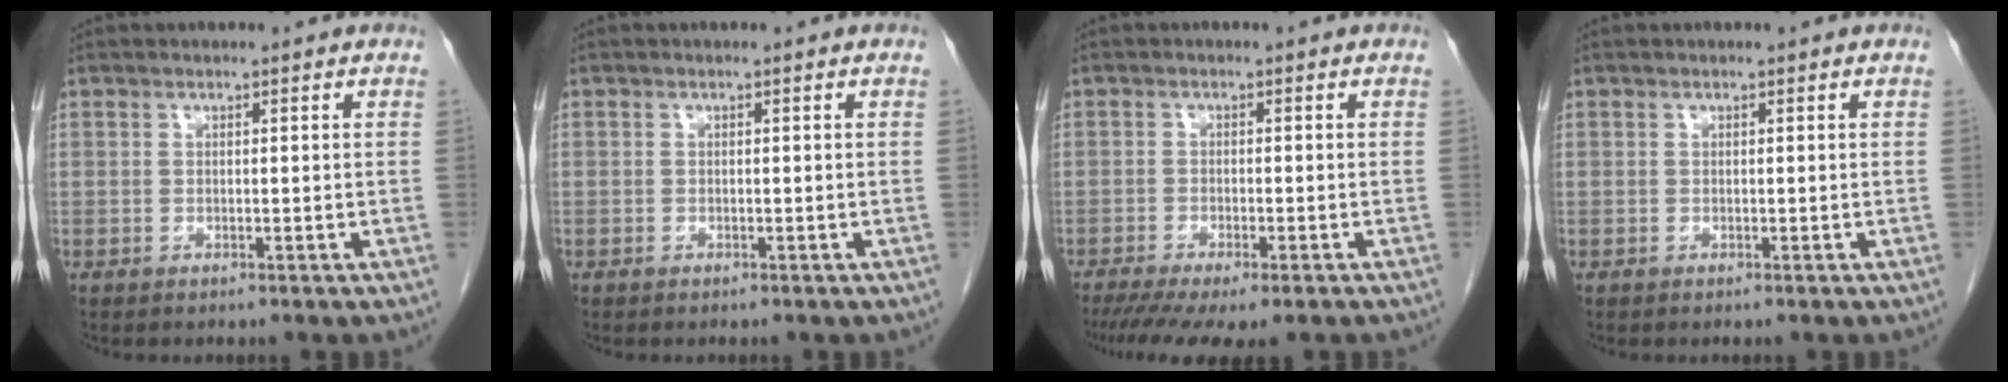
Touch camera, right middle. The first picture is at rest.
{"total": 0.0}
{"total": 10.4, "force": [-8.1, 1.8, 6.2], "torque": [-0.089, -0.016, -0.122]}
{"total": 0.0}